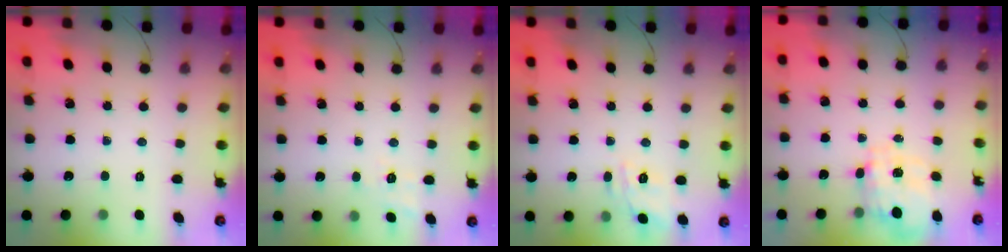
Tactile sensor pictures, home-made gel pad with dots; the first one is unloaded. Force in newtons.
{"total": 2.9, "press": 1.7, "slide": 2.3}
{"total": 10.7, "press": 10.7, "slide": 1.3}
{"total": 3.5, "press": 3.3, "slide": 1.0}